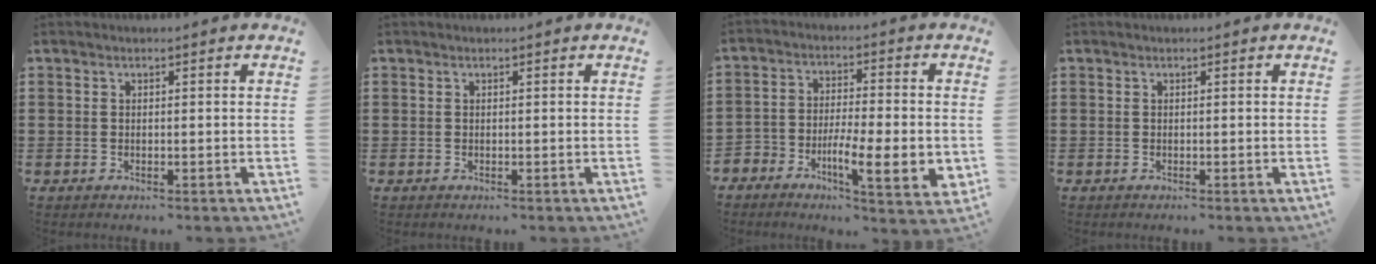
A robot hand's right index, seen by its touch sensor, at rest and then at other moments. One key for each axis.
{"total": 0.0}
{"total": 7.9, "fx": -3.3, "fy": 2.4, "fz": 6.8, "tx": -0.112, "ty": -0.004, "tz": -0.057}
{"total": 0.0}